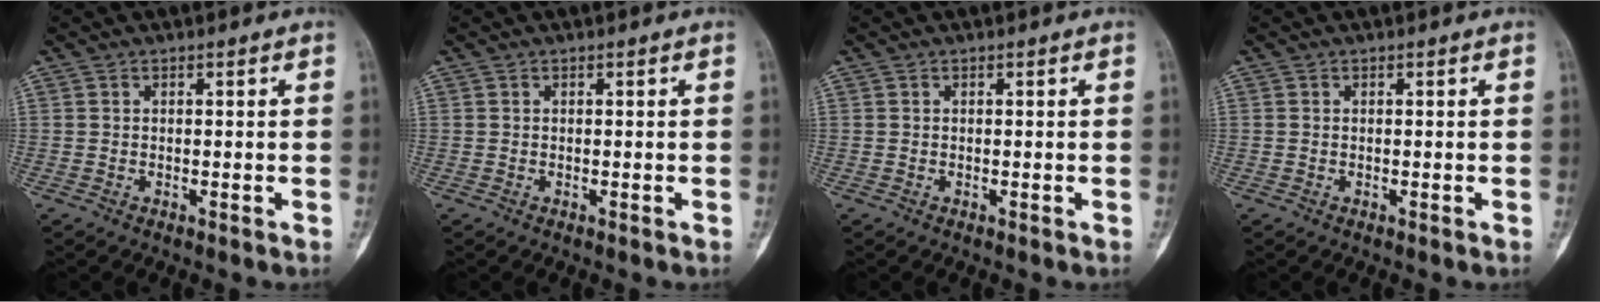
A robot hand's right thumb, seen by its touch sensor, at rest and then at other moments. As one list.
[{"total": 0.0}, {"total": 0.0}, {"total": 0.0}]